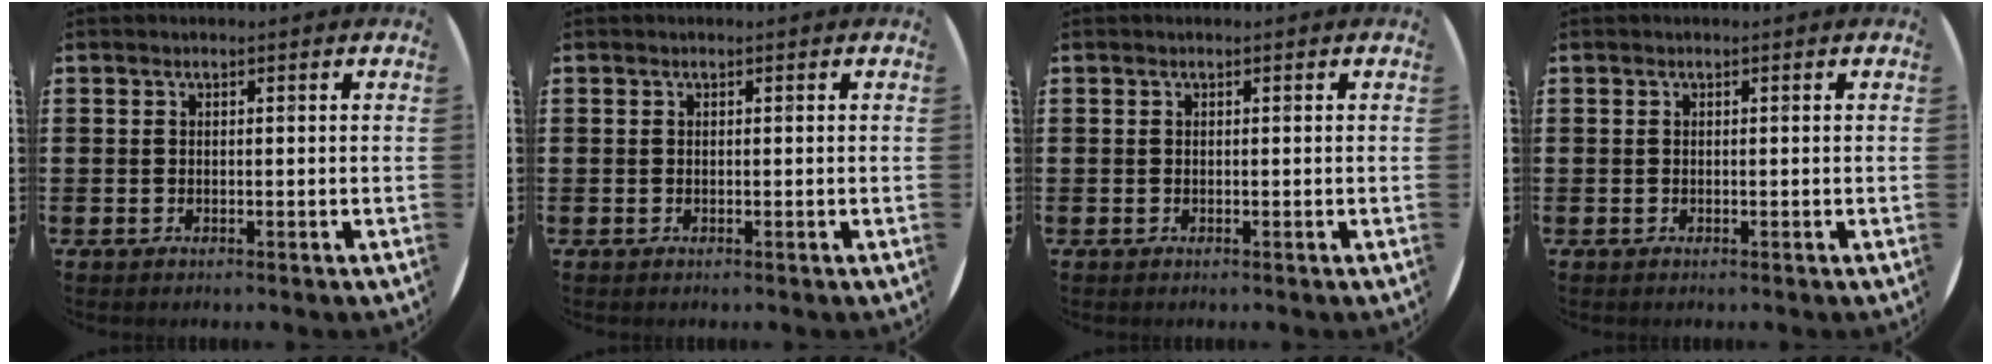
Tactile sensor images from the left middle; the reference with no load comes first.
{"total": 0.0}
{"total": 0.0}
{"total": 0.0}